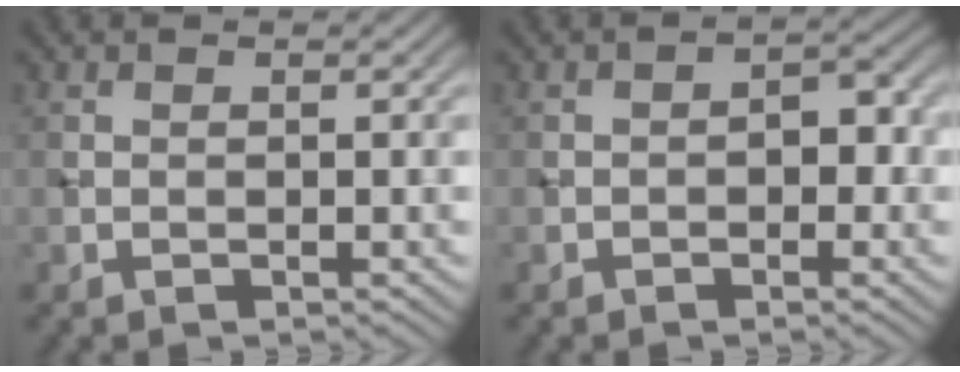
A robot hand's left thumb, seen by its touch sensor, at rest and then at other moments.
{"total": 2.8, "force": [-0.7, 1.6, 2.2], "torque": [-0.030, 0.002, -0.015]}